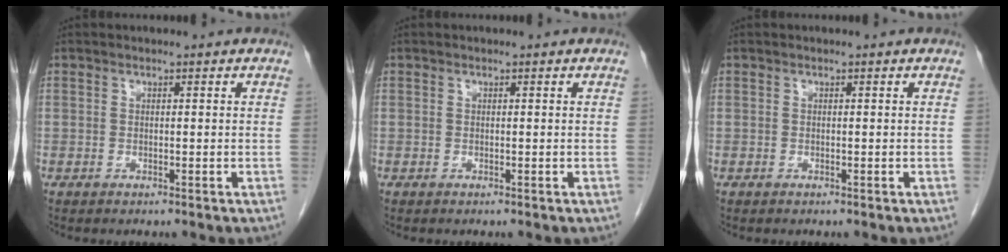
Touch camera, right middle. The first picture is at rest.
{"total": 0.0}
{"total": 0.0}